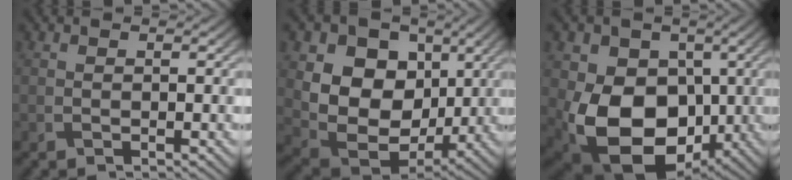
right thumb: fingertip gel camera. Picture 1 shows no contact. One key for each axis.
{"total": 14.2, "fx": 3.5, "fy": 11.0, "fz": 8.2, "tx": -0.166, "ty": 0.020, "tz": 0.065}
{"total": 15.5, "fx": -2.5, "fy": 11.6, "fz": 10.0, "tx": -0.154, "ty": -0.034, "tz": -0.057}